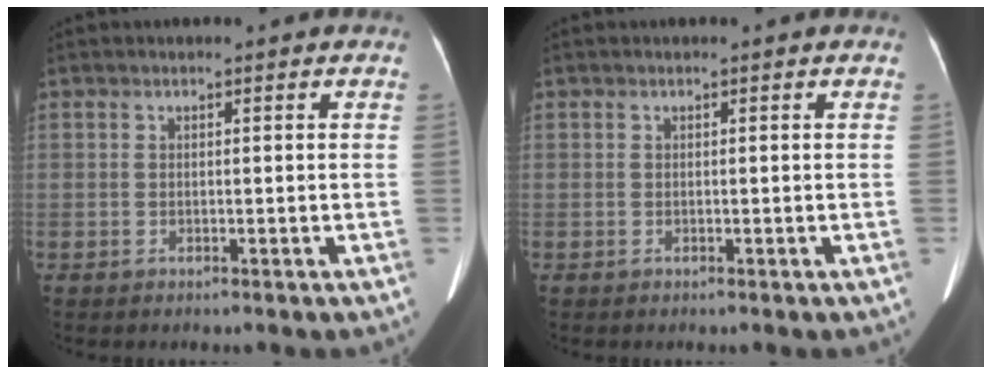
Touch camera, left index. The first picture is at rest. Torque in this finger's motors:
{"motor_torque": [0.00, 0.04, 0.01, 0.01]}